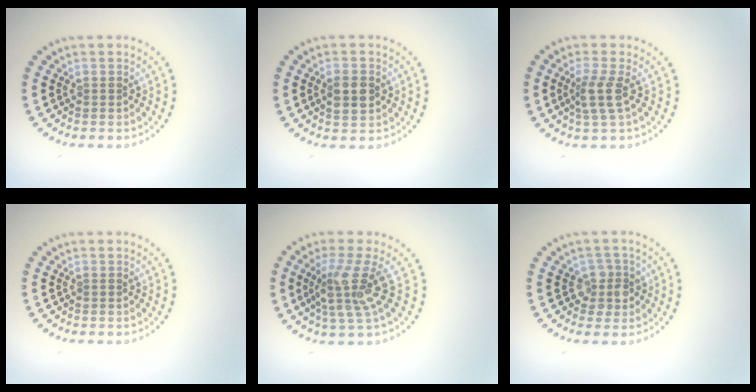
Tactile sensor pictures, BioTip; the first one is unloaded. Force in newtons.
{"total": 2.4, "press": 2.4, "slide": 0.1}
{"total": 2.5, "press": 2.0, "slide": 1.4}
{"total": 0.0}
{"total": 4.0, "press": 3.0, "slide": 2.6}
{"total": 2.3, "press": 2.0, "slide": 1.1}